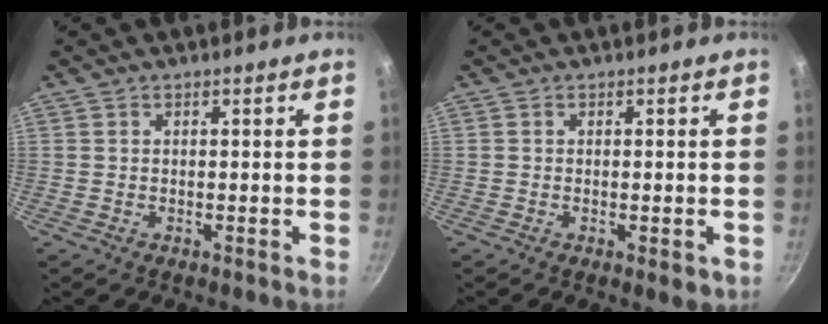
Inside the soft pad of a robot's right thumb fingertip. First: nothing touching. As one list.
[{"total": 2.4, "force": [-0.7, 0.9, 2.1], "torque": [-0.032, -0.006, -0.009]}]